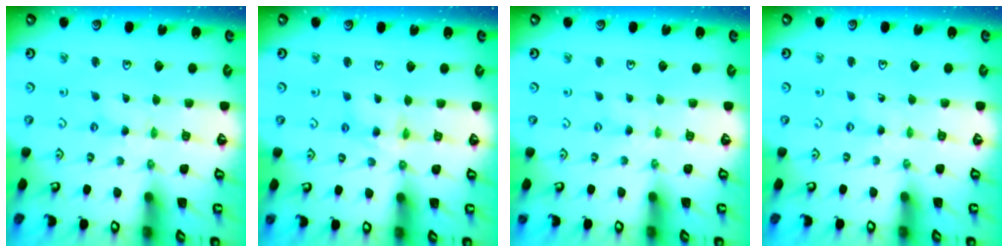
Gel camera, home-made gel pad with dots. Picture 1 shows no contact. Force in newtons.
{"total": 5.6, "press": 5.6, "slide": 0.5}
{"total": 0.0}
{"total": 0.0}